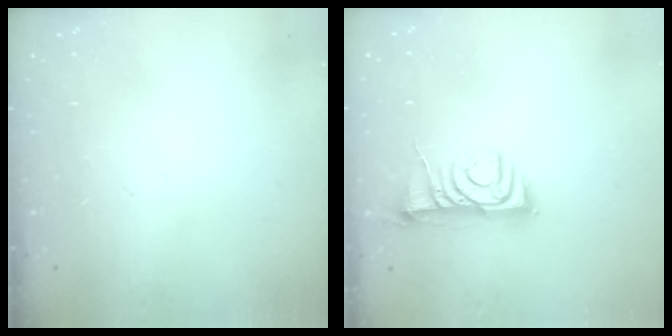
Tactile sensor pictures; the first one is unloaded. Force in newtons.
{"total": 8.3, "press": 8.2, "slide": 0.9}